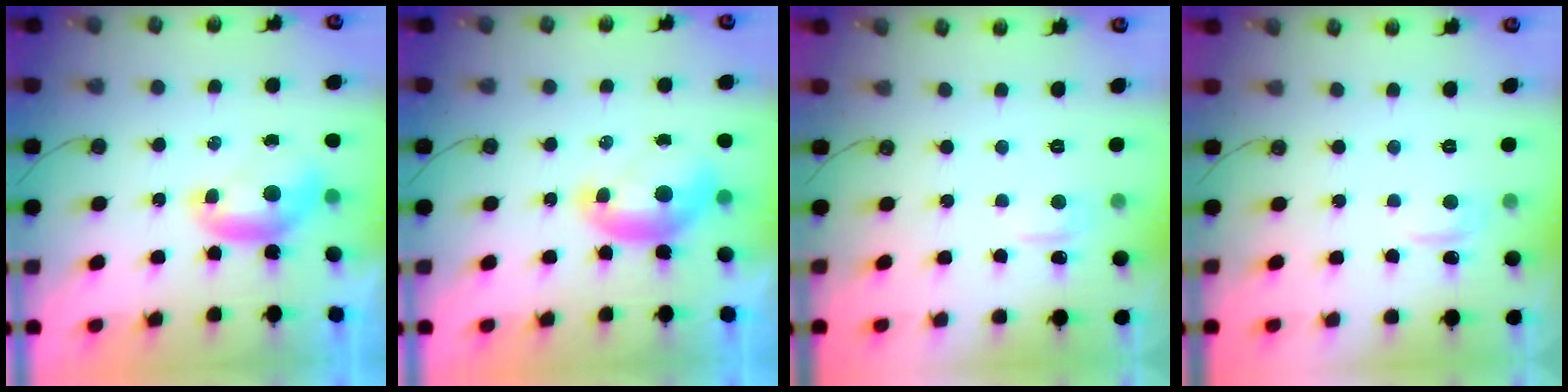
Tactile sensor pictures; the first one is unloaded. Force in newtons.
{"total": 1.3, "press": 1.1, "slide": 0.6}
{"total": 2.1, "press": 2.0, "slide": 0.6}
{"total": 1.0, "press": 0.7, "slide": 0.8}